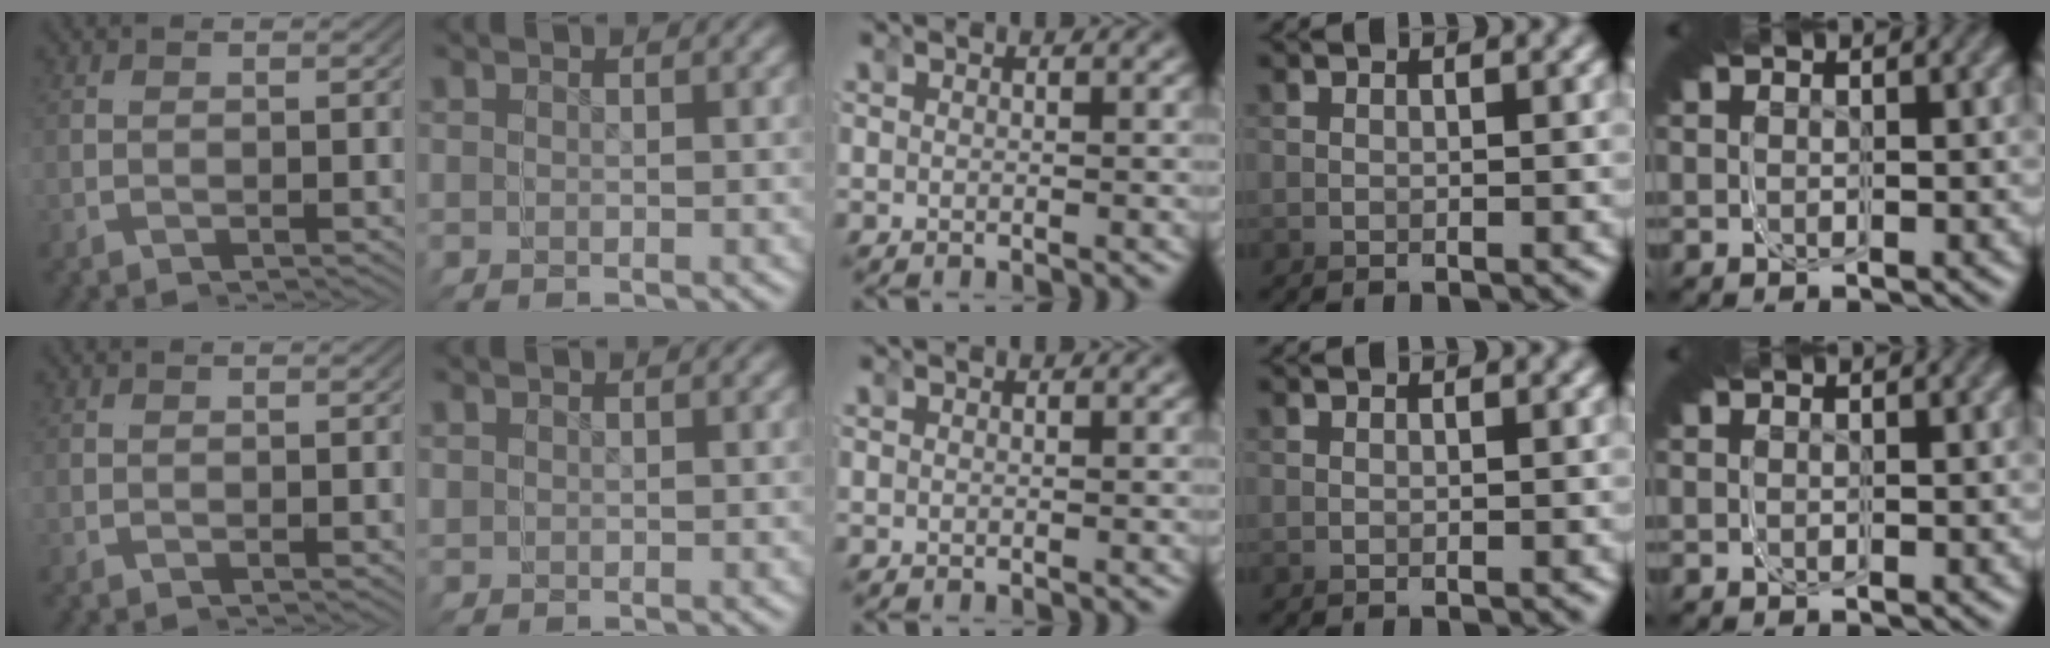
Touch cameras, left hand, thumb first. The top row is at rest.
{"index": {"total": 0.7, "force": [0.0, 0.7, -0.1], "torque": [0.004, -0.003, 0.001]}}